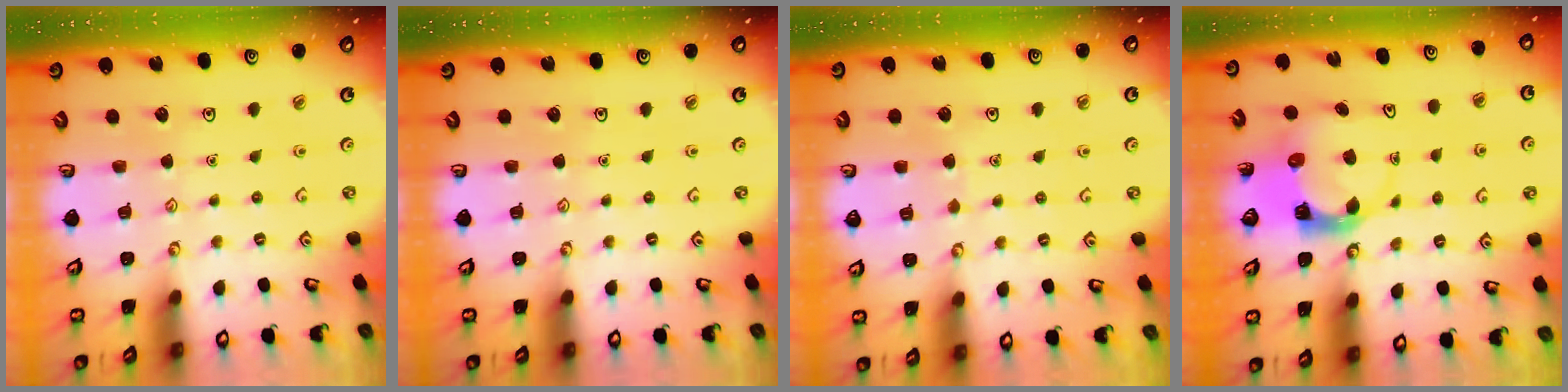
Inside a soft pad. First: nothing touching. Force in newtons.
{"total": 0.0}
{"total": 2.4, "press": 2.4, "slide": 0.2}
{"total": 5.6, "press": 5.6, "slide": 0.8}